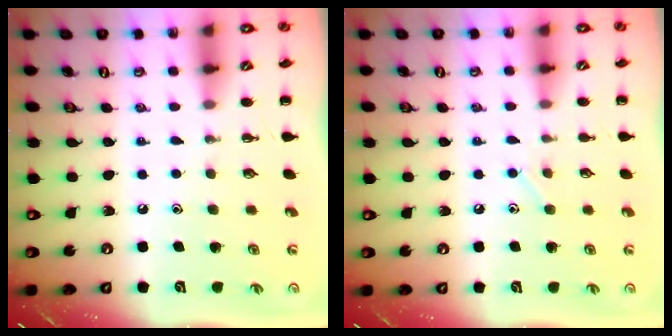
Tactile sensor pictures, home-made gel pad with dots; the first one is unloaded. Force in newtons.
{"total": 5.2, "press": 5.0, "slide": 1.4}